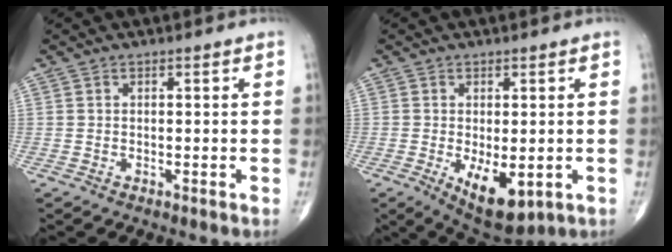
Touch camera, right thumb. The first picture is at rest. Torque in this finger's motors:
{"motor_torque": [-0.07, 0.75, 0.49, 0.31, 0.23]}